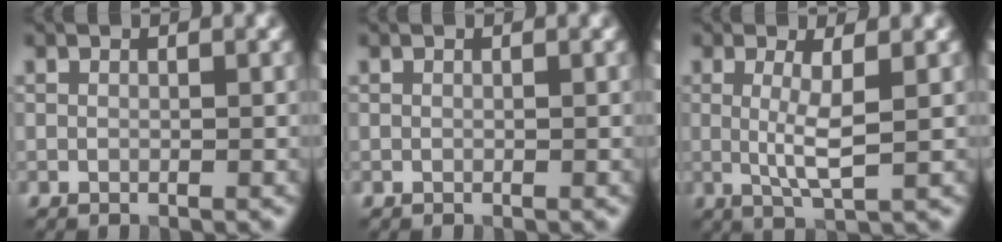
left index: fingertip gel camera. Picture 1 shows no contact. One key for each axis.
{"total": 0.0}
{"total": 3.7, "fx": 0.4, "fy": 0.7, "fz": 3.6, "tx": -0.067, "ty": -0.007, "tz": 0.007}